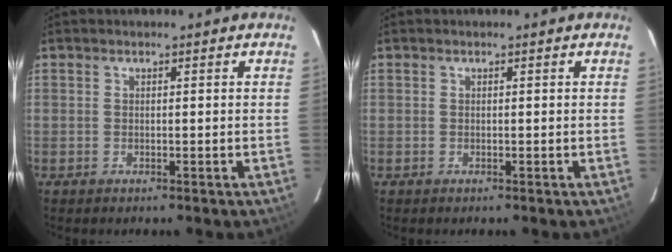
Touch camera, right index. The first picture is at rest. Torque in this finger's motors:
{"motor_torque": [0.00, 0.00, 0.00, 0.00]}